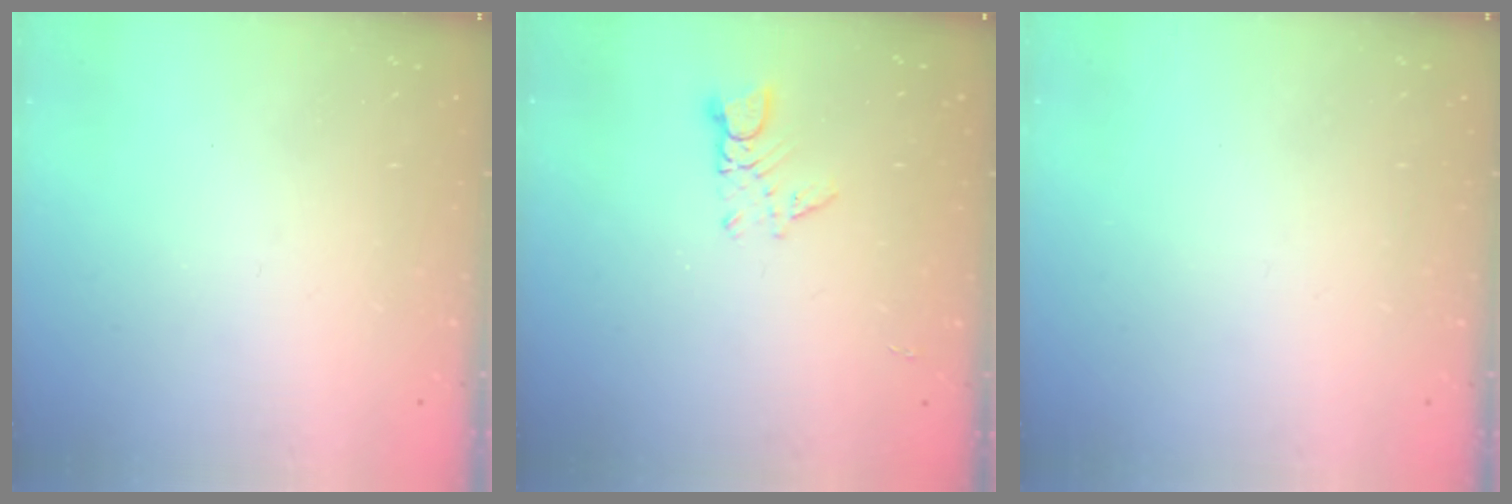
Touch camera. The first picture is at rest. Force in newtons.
{"total": 2.4, "press": 2.4, "slide": 0.2}
{"total": 0.0}